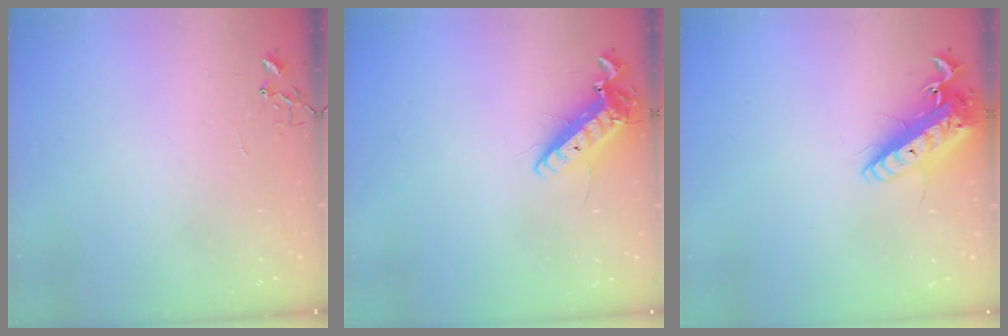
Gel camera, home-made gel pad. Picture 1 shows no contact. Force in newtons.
{"total": 14.3, "press": 14.0, "slide": 2.8}
{"total": 17.4, "press": 17.0, "slide": 3.4}